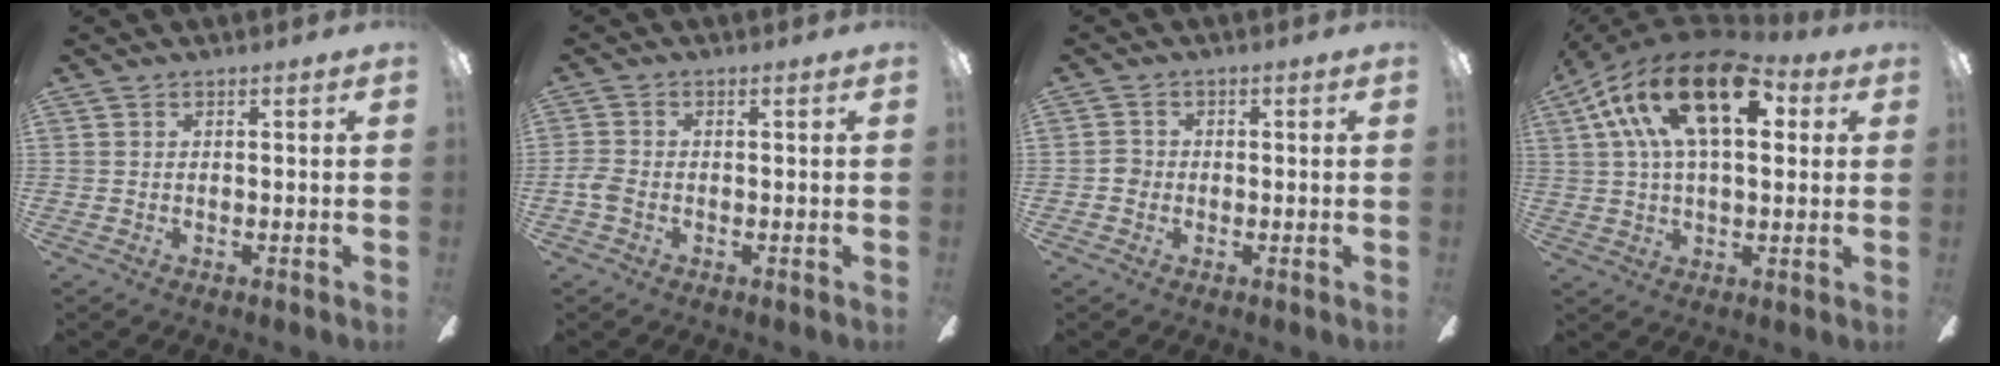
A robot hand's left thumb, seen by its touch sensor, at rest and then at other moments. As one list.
[{"total": 2.8, "force": [-1.2, 1.3, 2.2], "torque": [-0.050, 0.004, -0.024]}, {"total": 2.1, "force": [-0.7, 1.8, 0.8], "torque": [-0.014, 0.005, -0.016]}, {"total": 22.5, "force": [9.0, 10.8, 17.6], "torque": [-0.323, -0.017, 0.142]}]